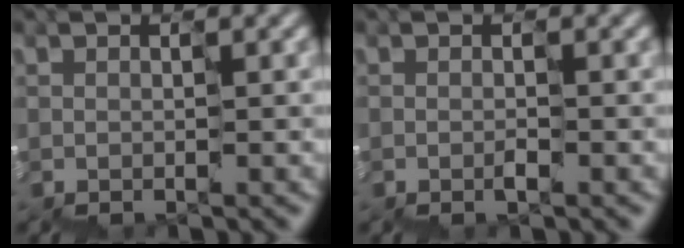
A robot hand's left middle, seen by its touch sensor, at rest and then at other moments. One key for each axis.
{"total": 0.8, "fx": -0.3, "fy": -0.3, "fz": -0.7, "tx": 0.002, "ty": 0.002, "tz": -0.008}